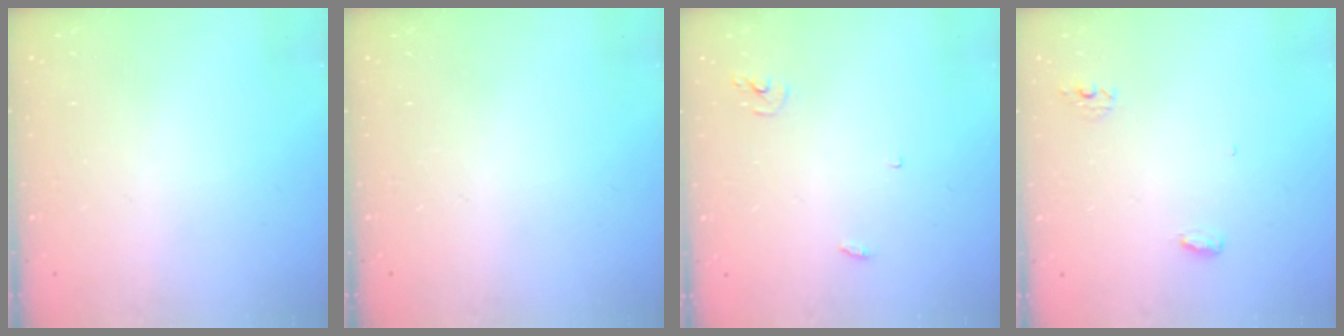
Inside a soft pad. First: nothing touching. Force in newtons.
{"total": 0.0}
{"total": 3.3, "press": 3.2, "slide": 0.3}
{"total": 5.2, "press": 4.4, "slide": 2.7}